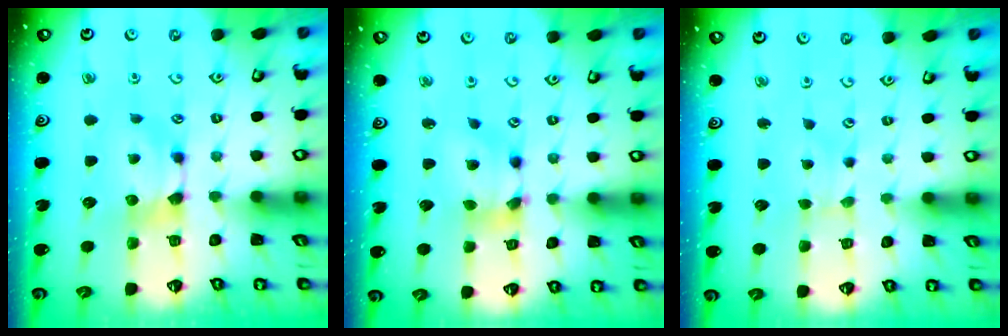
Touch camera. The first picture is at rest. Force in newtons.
{"total": 5.8, "press": 5.5, "slide": 1.8}
{"total": 2.1, "press": 1.6, "slide": 1.4}